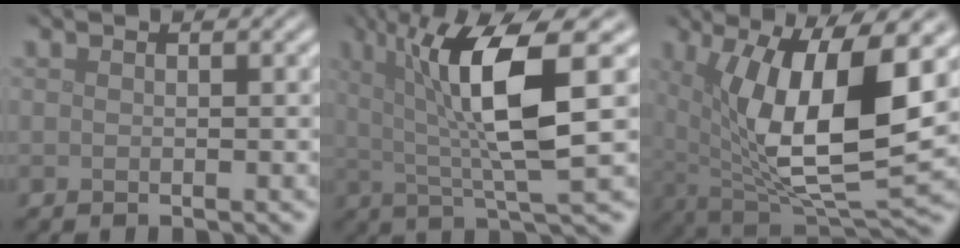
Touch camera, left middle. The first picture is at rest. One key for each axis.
{"total": 9.0, "fx": 1.9, "fy": 1.8, "fz": 8.6, "tx": -0.132, "ty": -0.002, "tz": 0.033}
{"total": 12.1, "fx": 2.4, "fy": 4.2, "fz": 11.1, "tx": -0.186, "ty": -0.012, "tz": 0.045}